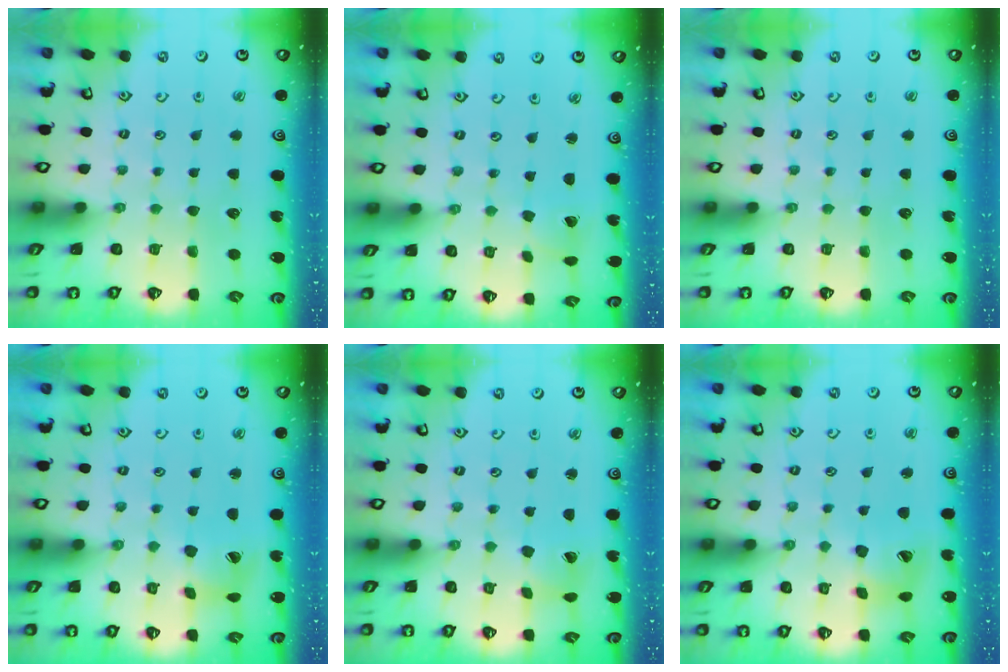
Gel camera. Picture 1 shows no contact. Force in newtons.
{"total": 2.2, "press": 2.2, "slide": 0.2}
{"total": 0.0}
{"total": 7.4, "press": 7.3, "slide": 1.0}
{"total": 2.1, "press": 2.0, "slide": 0.3}
{"total": 14.2, "press": 14.1, "slide": 2.0}